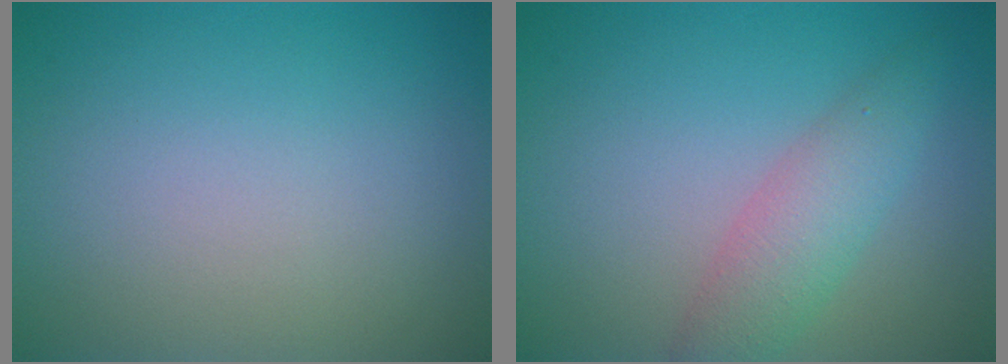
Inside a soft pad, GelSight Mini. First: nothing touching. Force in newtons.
{"total": 3.5, "press": 3.5, "slide": 0.1}